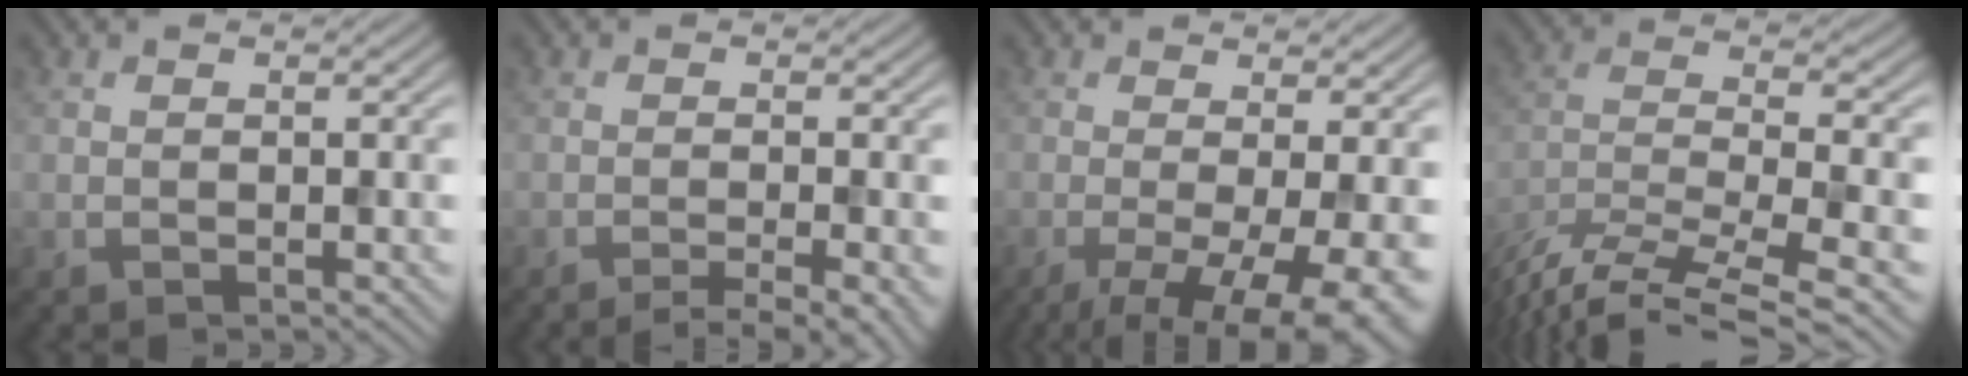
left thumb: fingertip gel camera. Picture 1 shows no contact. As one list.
[{"total": 5.0, "force": [-3.2, 0.9, 3.8], "torque": [-0.043, 0.006, -0.053]}, {"total": 9.8, "force": [-2.9, 2.9, 8.9], "torque": [-0.134, -0.009, -0.035]}, {"total": 12.3, "force": [-9.5, 2.9, 7.3], "torque": [-0.154, -0.016, -0.163]}]